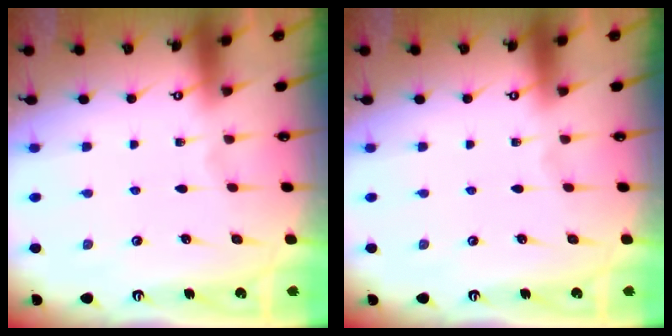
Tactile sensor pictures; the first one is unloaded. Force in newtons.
{"total": 0.0}